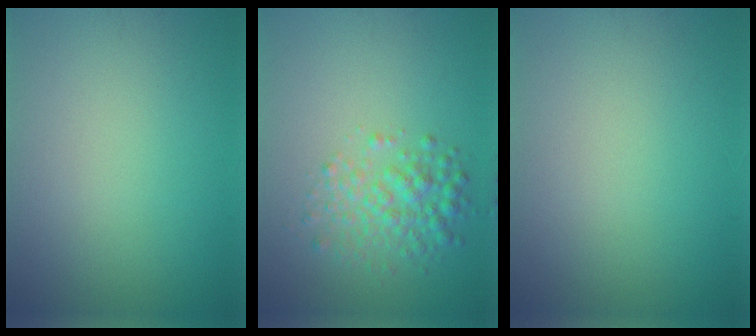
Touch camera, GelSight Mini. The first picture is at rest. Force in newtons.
{"total": 3.4, "press": 3.4, "slide": 0.1}
{"total": 0.0}